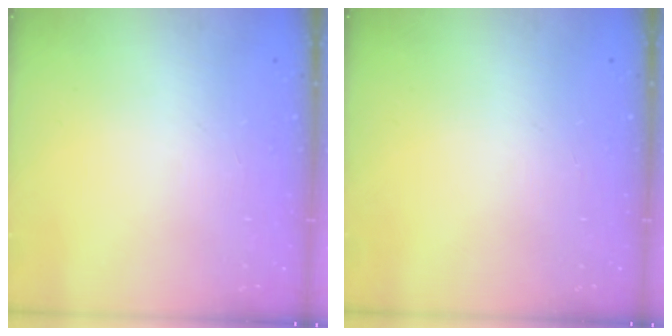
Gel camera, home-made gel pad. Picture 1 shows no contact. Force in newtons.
{"total": 0.0}